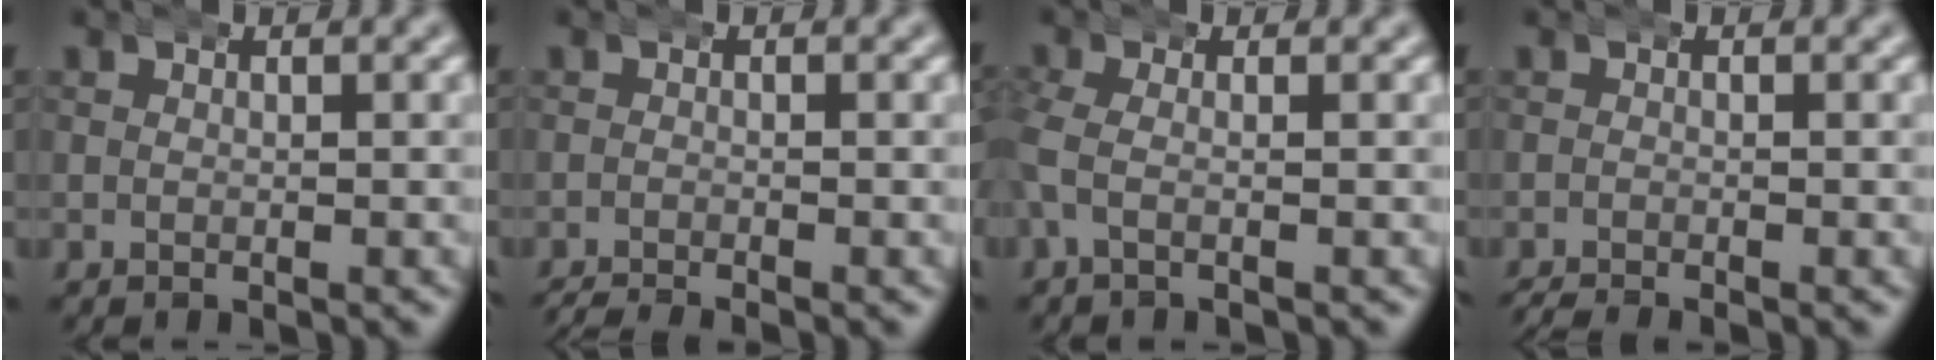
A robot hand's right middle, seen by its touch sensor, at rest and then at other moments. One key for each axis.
{"total": 2.3, "fx": -2.2, "fy": 0.3, "fz": 0.5, "tx": -0.009, "ty": -0.011, "tz": -0.034}
{"total": 2.4, "fx": -0.3, "fy": 1.4, "fz": 2.0, "tx": -0.052, "ty": 0.003, "tz": -0.010}
{"total": 1.5, "fx": -1.5, "fy": 0.2, "fz": 0.2, "tx": -0.008, "ty": -0.009, "tz": -0.023}